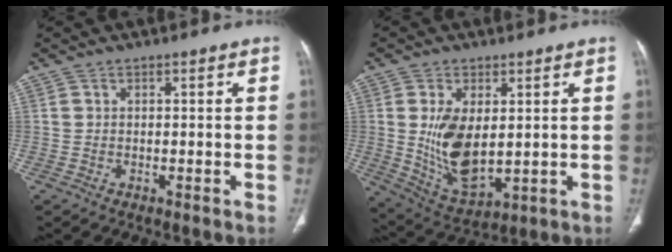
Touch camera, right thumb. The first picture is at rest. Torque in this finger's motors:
{"motor_torque": [-0.61, 1.12, 0.96, 0.46, 0.13]}